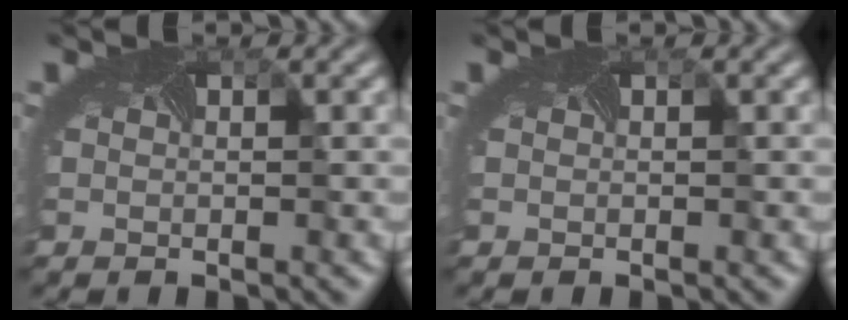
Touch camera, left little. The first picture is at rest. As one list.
[{"total": 0.0}]